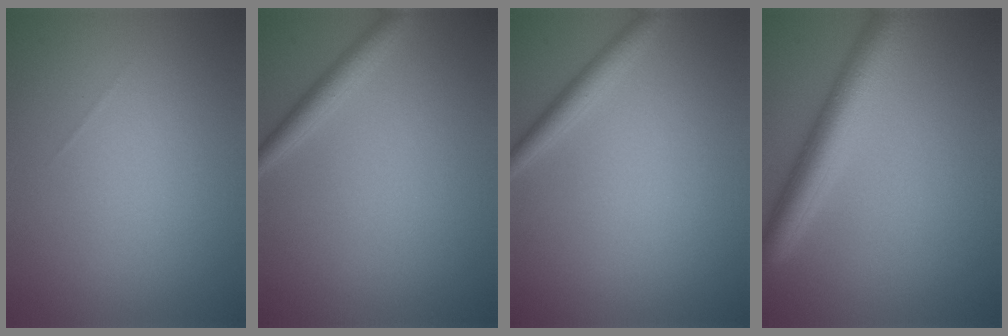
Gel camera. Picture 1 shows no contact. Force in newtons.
{"total": 2.0, "press": 2.0, "slide": 0.1}
{"total": 2.0, "press": 2.0, "slide": 0.1}
{"total": 5.3, "press": 5.3, "slide": 0.2}